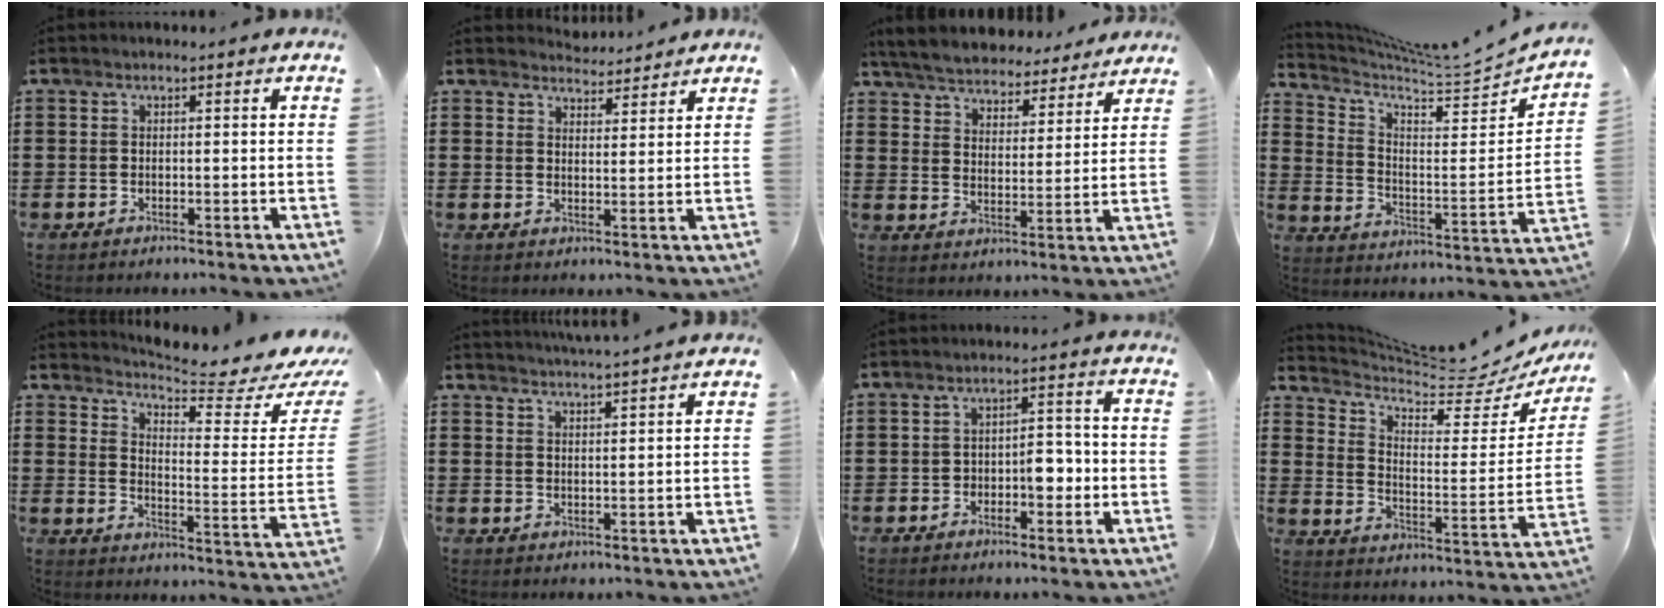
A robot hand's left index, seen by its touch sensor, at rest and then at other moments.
{"total": 3.8, "force": [3.7, 0.5, 0.2], "torque": [-0.014, -0.013, 0.070]}
{"total": 5.5, "force": [5.5, 0.1, 0.2], "torque": [-0.035, -0.039, 0.094]}
{"total": 5.3, "force": [4.9, -0.4, 1.8], "torque": [-0.063, -0.056, 0.075]}
{"total": 4.9, "force": [4.4, 0.2, 2.2], "torque": [-0.053, -0.054, 0.070]}
{"total": 3.1, "force": [3.0, -0.8, 0.3], "torque": [-0.014, -0.015, 0.054]}
{"total": 4.2, "force": [-1.3, 2.3, 3.3], "torque": [-0.053, 0.004, -0.027]}
{"total": 5.8, "force": [5.4, 1.2, 2.0], "torque": [-0.060, -0.045, 0.086]}